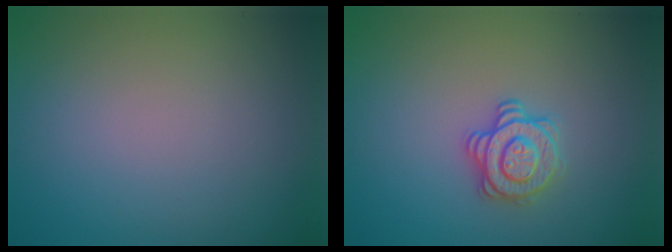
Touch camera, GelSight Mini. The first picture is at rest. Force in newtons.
{"total": 2.8, "press": 2.7, "slide": 0.9}